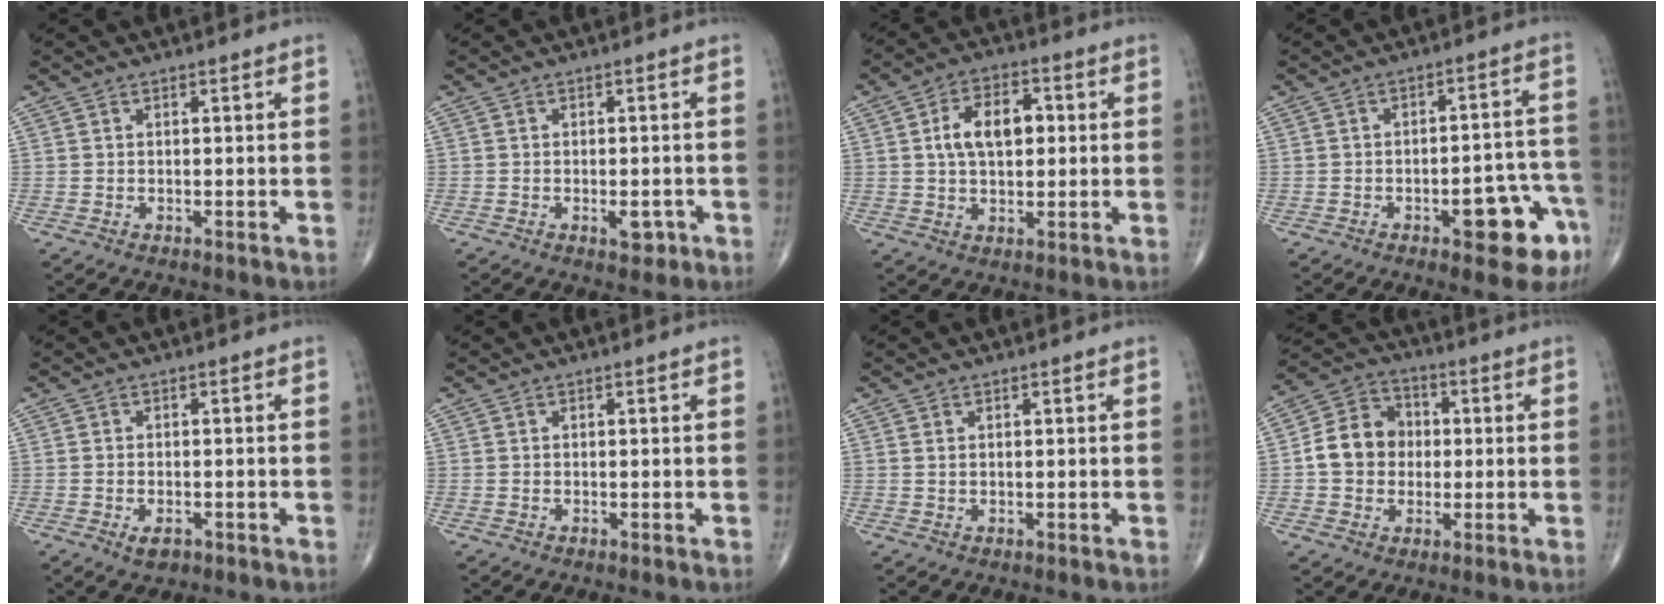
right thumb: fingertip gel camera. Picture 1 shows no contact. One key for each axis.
{"total": 3.0, "fx": -1.2, "fy": 1.5, "fz": 2.3, "tx": -0.023, "ty": 0.003, "tz": -0.013}
{"total": 9.8, "fx": 1.6, "fy": 5.9, "fz": 7.7, "tx": -0.119, "ty": 0.014, "tz": 0.025}
{"total": 12.3, "fx": -5.9, "fy": 4.6, "fz": 9.7, "tx": -0.090, "ty": 0.050, "tz": -0.066}
{"total": 2.6, "fx": -1.2, "fy": 1.4, "fz": 1.7, "tx": -0.029, "ty": 0.000, "tz": -0.017}
{"total": 0.0}
{"total": 0.8, "fx": 0.3, "fy": 0.5, "fz": 0.5, "tx": -0.011, "ty": 0.001, "tz": 0.009}
{"total": 10.5, "fx": -0.1, "fy": 9.0, "fz": 5.4, "tx": -0.070, "ty": 0.025, "tz": -0.012}